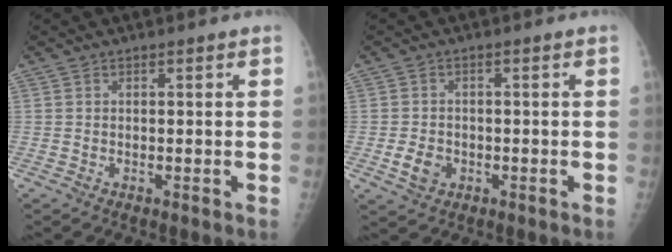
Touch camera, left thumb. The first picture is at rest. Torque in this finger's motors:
{"motor_torque": [0.22, 0.47, 0.22, -0.01, 0.00]}